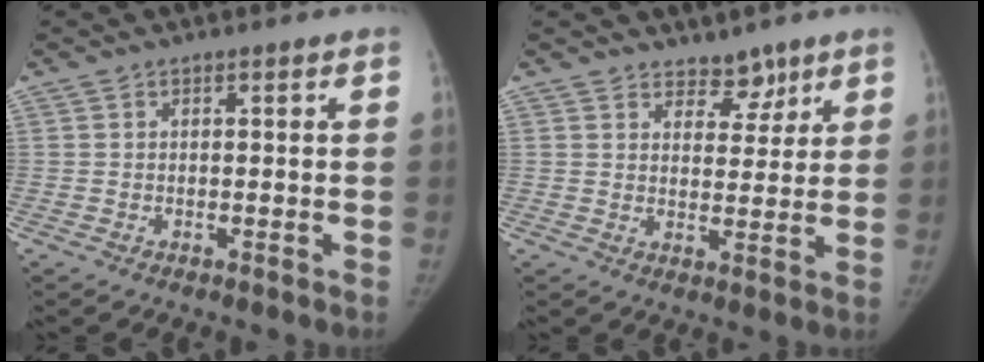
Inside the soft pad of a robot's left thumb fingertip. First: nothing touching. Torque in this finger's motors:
{"motor_torque": [-0.20, 0.02, -0.13, 0.19, -0.01]}